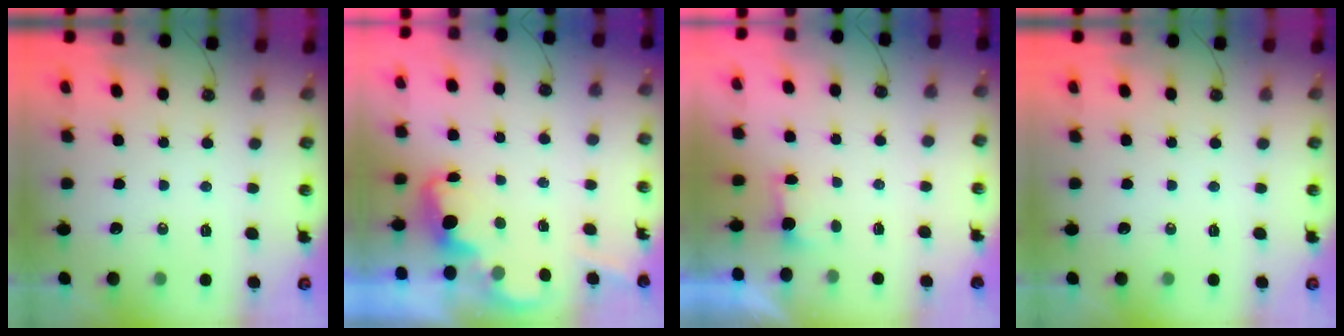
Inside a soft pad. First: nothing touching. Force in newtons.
{"total": 2.3, "press": 2.2, "slide": 0.5}
{"total": 1.3, "press": 1.1, "slide": 0.7}
{"total": 0.0}